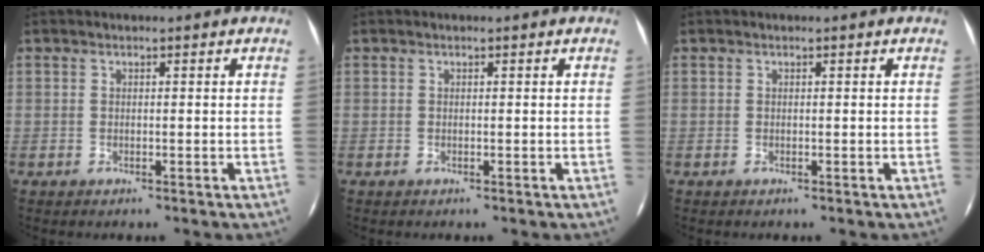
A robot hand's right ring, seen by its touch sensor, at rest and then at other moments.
{"total": 0.0}
{"total": 0.0}